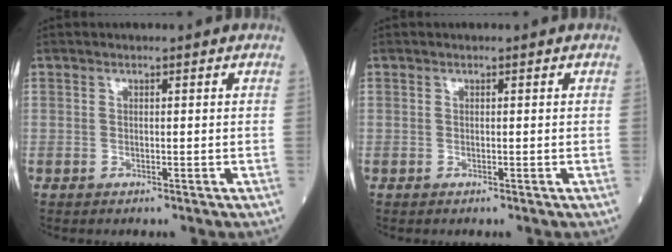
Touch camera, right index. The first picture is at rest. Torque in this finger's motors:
{"motor_torque": [0.00, 0.00, 0.00, 0.00]}